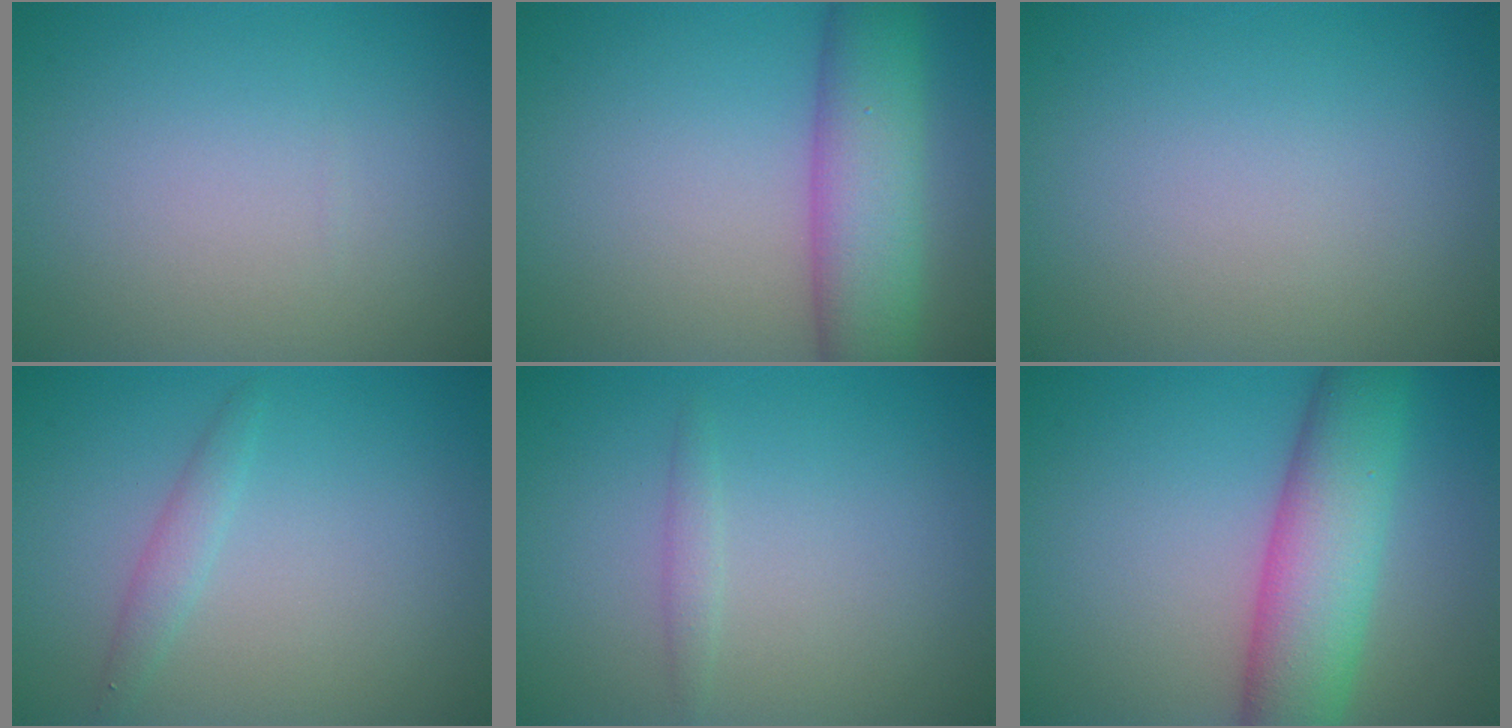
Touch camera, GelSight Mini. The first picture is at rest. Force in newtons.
{"total": 7.6, "press": 7.6, "slide": 0.1}
{"total": 0.0}
{"total": 1.4, "press": 1.4, "slide": 0.0}
{"total": 1.0, "press": 1.0, "slide": 0.0}
{"total": 8.0, "press": 8.0, "slide": 0.3}